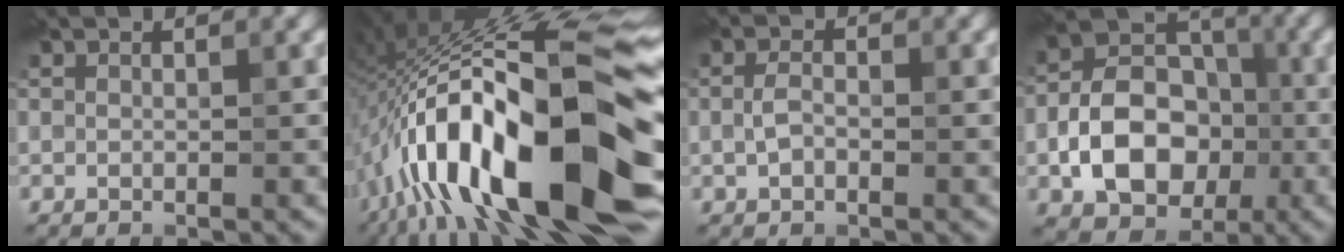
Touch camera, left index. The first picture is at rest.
{"total": 20.1, "force": [-4.6, 5.7, 18.7], "torque": [-0.296, 0.055, -0.094]}
{"total": 1.4, "force": [-0.3, 0.7, 1.2], "torque": [-0.032, 0.010, -0.010]}
{"total": 8.6, "force": [-2.3, 6.0, 5.7], "torque": [-0.095, 0.006, -0.042]}